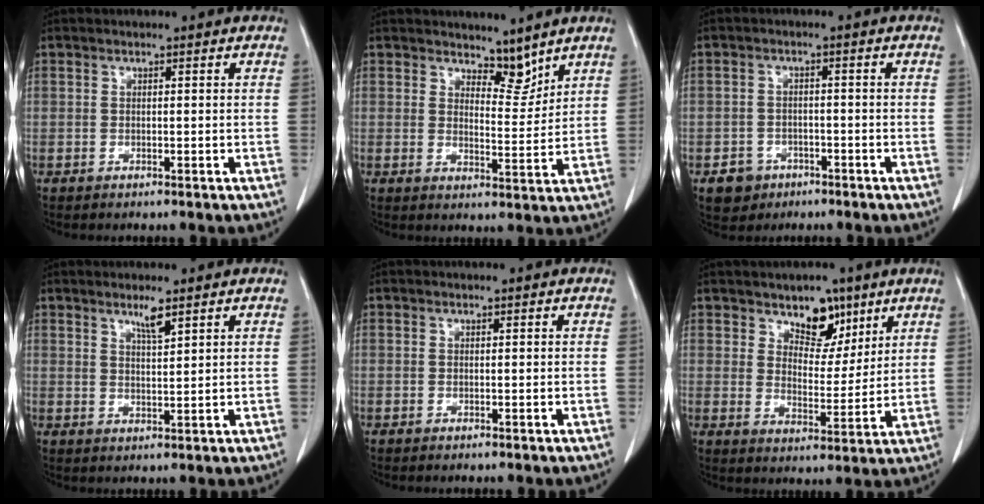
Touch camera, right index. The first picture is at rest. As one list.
[{"total": 4.4, "force": [3.9, 1.5, 1.4], "torque": [-0.014, -0.008, 0.066]}, {"total": 4.1, "force": [-2.1, 3.5, 0.4], "torque": [-0.005, 0.013, -0.026]}, {"total": 2.8, "force": [2.0, 0.0, 1.9], "torque": [-0.038, -0.004, 0.038]}, {"total": 0.0}, {"total": 7.1, "force": [4.8, 3.9, 3.6], "torque": [-0.045, -0.001, 0.080]}]